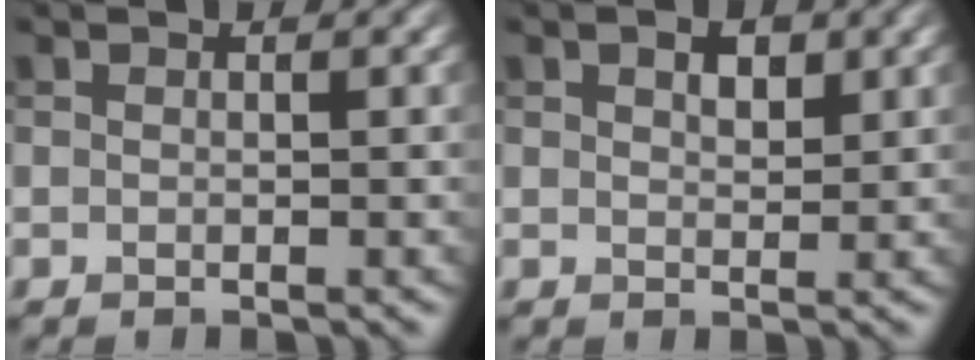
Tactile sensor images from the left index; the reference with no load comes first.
{"total": 2.1, "force": [1.0, 1.1, 1.5], "torque": [-0.023, 0.004, 0.019]}